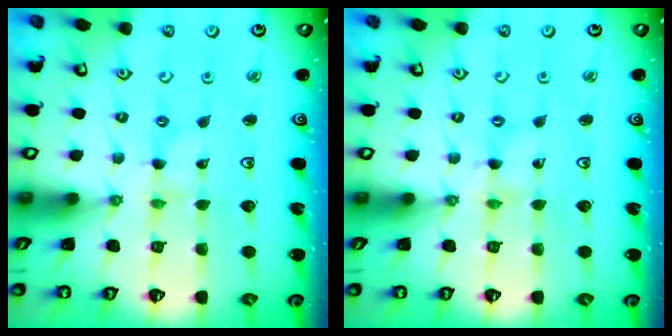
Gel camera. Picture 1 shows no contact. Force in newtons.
{"total": 0.7, "press": 0.6, "slide": 0.2}